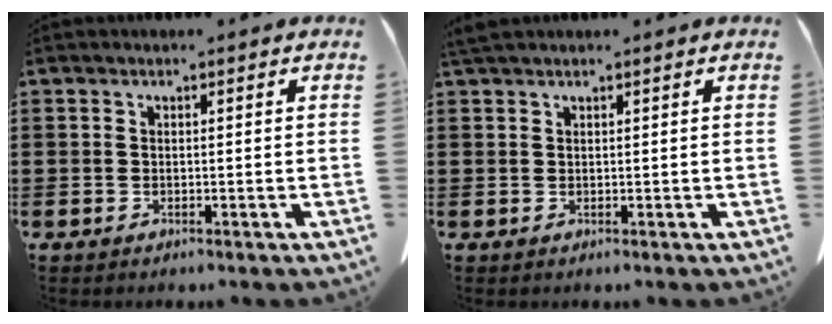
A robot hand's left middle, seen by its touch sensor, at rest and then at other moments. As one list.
[{"total": 1.2, "force": [1.1, 0.1, 0.5], "torque": [-0.013, -0.002, 0.022]}]